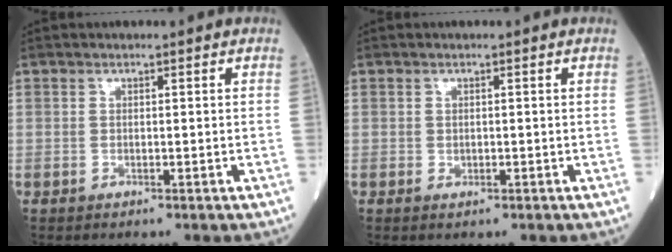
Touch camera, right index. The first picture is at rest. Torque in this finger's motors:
{"motor_torque": [0.22, 0.05, 0.06, 0.02]}